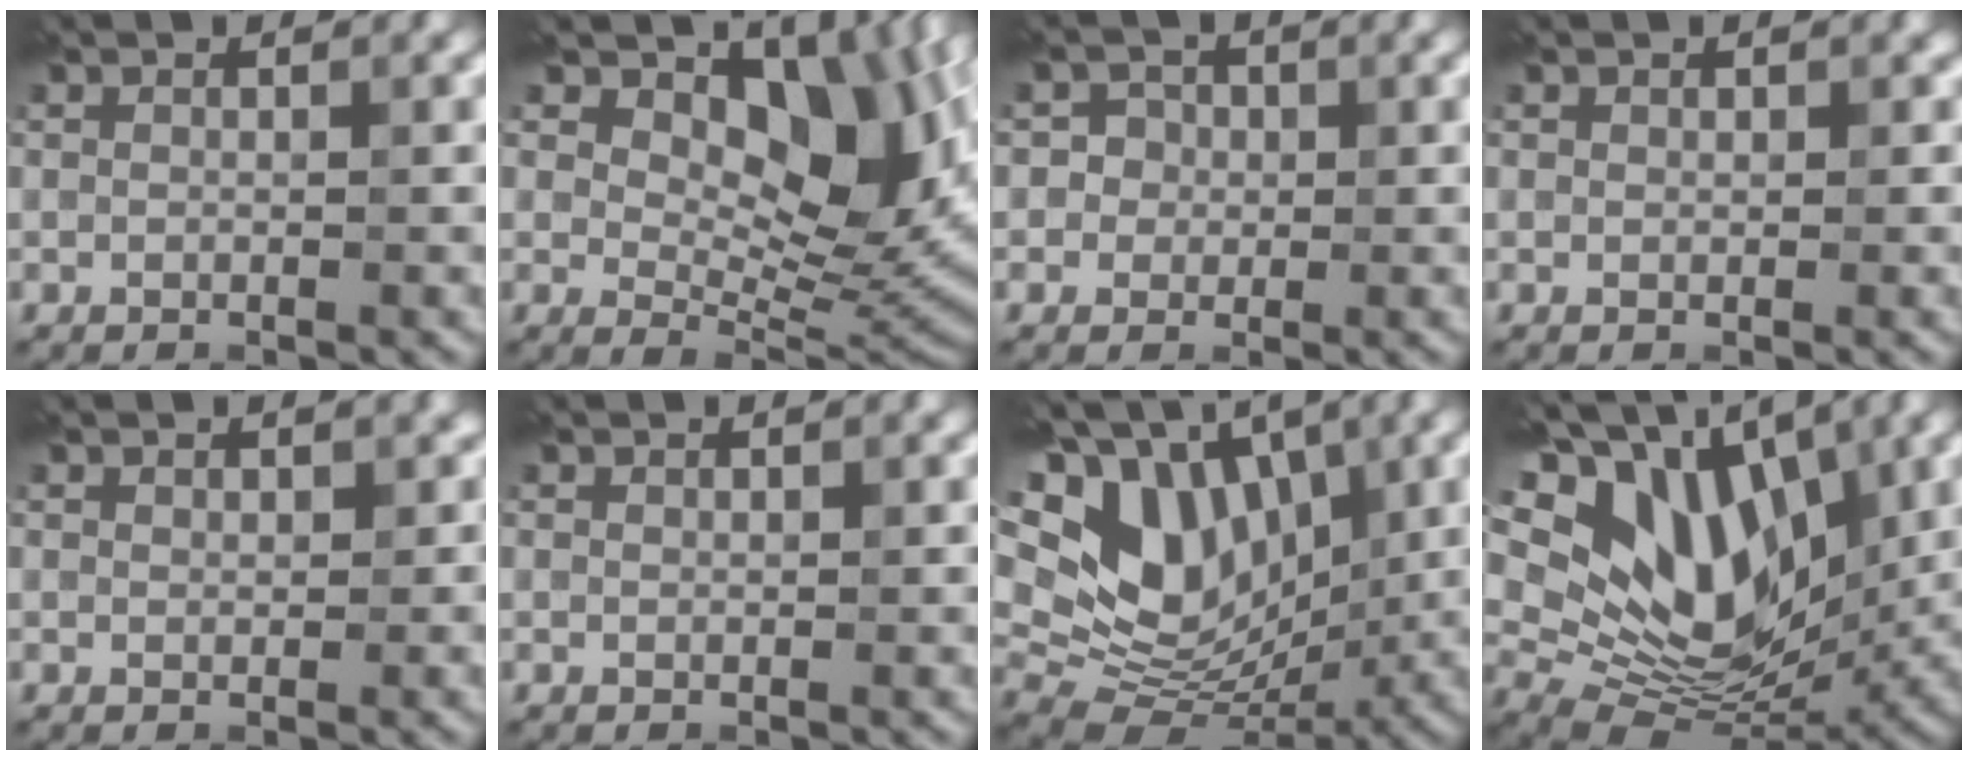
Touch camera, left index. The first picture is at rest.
{"total": 12.6, "force": [5.0, 6.9, 9.3], "torque": [-0.120, 0.005, 0.078]}
{"total": 2.1, "force": [0.1, 2.0, 0.3], "torque": [0.015, 0.010, -0.018]}
{"total": 0.8, "force": [0.3, 0.6, 0.3], "torque": [0.000, 0.004, 0.003]}
{"total": 1.0, "force": [0.5, 0.7, 0.4], "torque": [-0.002, 0.004, 0.005]}
{"total": 0.0}
{"total": 16.3, "force": [4.5, 12.0, 10.1], "torque": [-0.198, 0.038, 0.085]}
{"total": 15.6, "force": [5.5, 9.6, 10.9], "torque": [-0.187, 0.026, 0.102]}